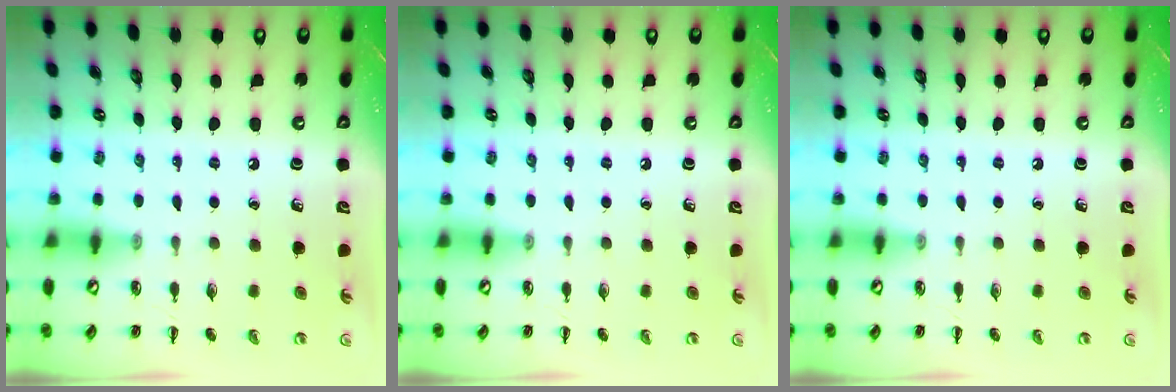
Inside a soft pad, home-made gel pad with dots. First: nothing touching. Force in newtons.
{"total": 0.0}
{"total": 0.0}